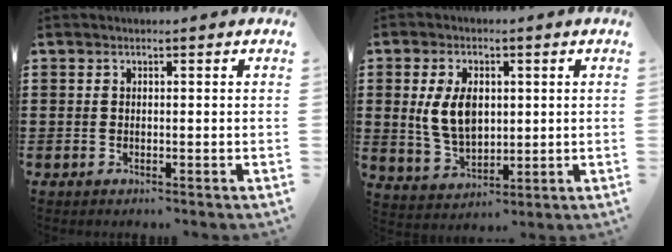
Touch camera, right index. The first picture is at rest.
{"total": 7.5, "force": [1.2, 4.7, 5.7], "torque": [-0.140, 0.009, 0.018]}